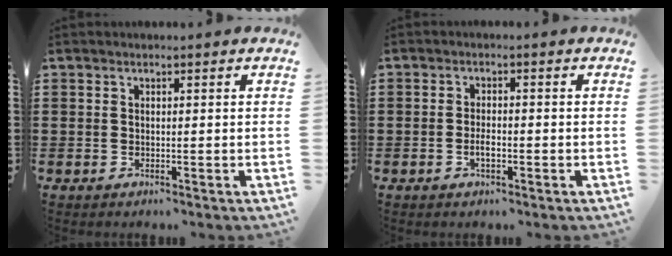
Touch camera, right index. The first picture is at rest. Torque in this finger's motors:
{"motor_torque": [1.09, 1.05, 0.15, 0.06]}